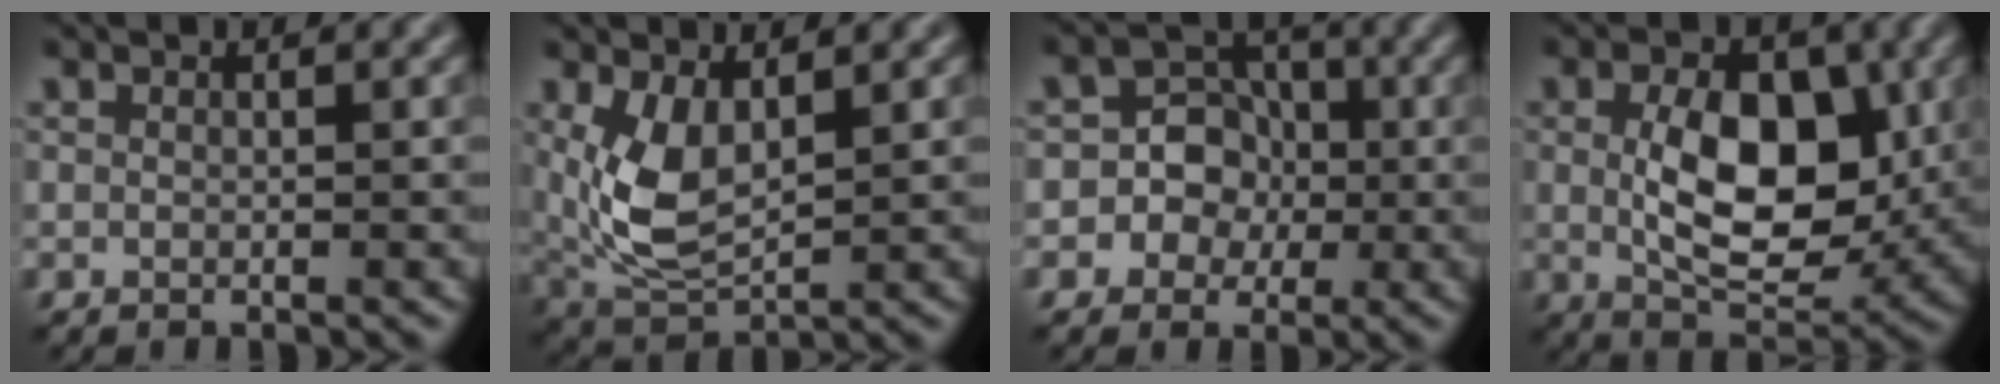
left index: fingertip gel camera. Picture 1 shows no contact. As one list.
[{"total": 5.7, "force": [1.1, 2.9, 4.7], "torque": [-0.117, -0.008, 0.030]}, {"total": 5.2, "force": [-0.9, 4.9, 1.6], "torque": [0.000, 0.025, -0.031]}, {"total": 8.8, "force": [0.4, 5.2, 7.1], "torque": [-0.122, -0.009, 0.009]}]